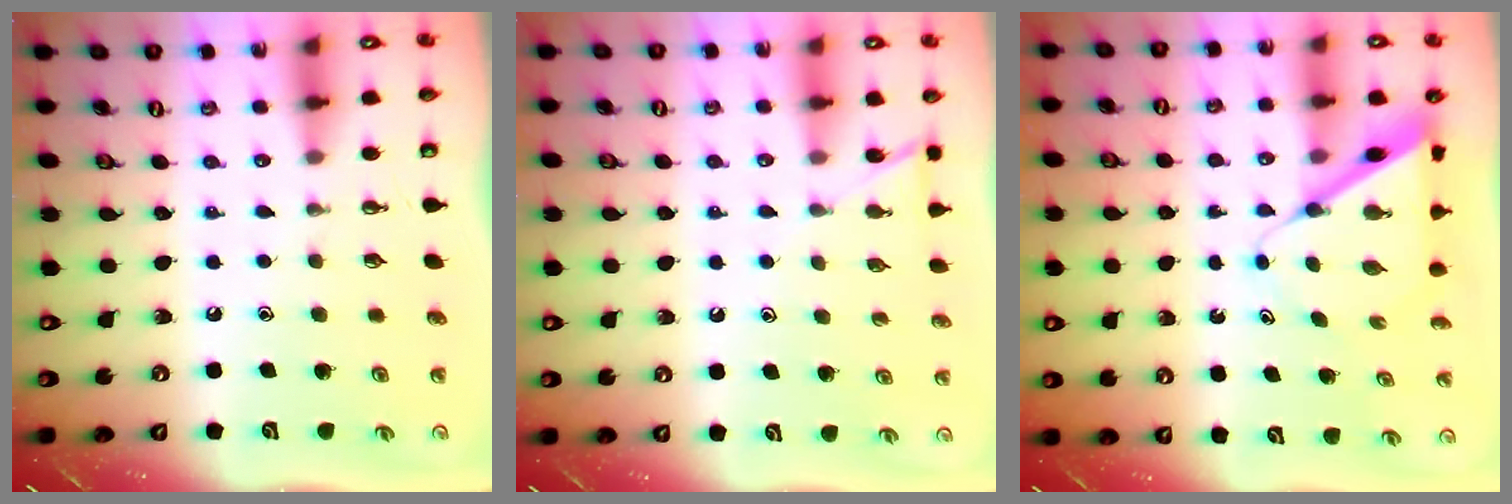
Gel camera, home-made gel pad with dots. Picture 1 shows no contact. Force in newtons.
{"total": 5.7, "press": 5.7, "slide": 0.5}
{"total": 7.2, "press": 7.2, "slide": 0.5}